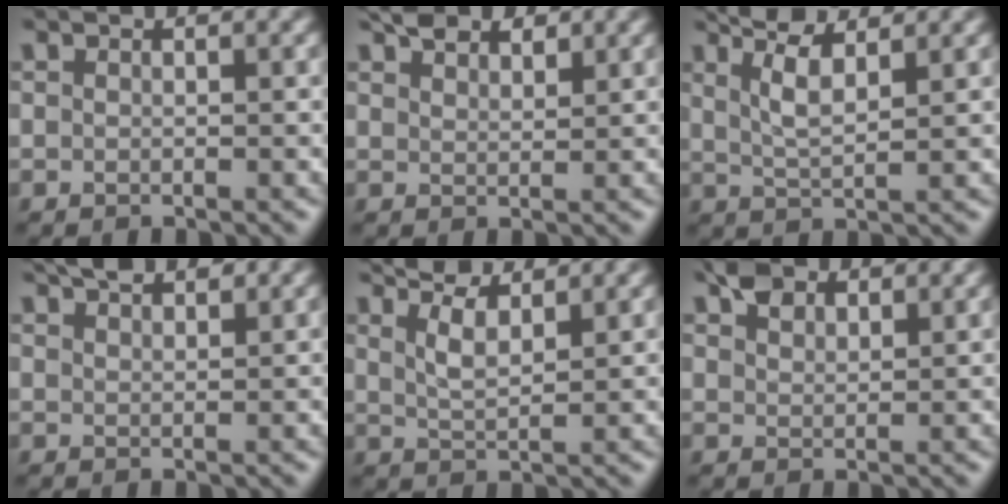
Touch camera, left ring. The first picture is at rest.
{"total": 2.6, "force": [2.1, 1.2, 1.0], "torque": [-0.016, 0.005, 0.039]}
{"total": 4.5, "force": [3.0, 1.0, 3.2], "torque": [-0.061, 0.014, 0.050]}
{"total": 2.4, "force": [2.0, 0.7, 1.2], "torque": [-0.013, 0.007, 0.035]}
{"total": 3.9, "force": [3.2, 0.9, 2.1], "torque": [-0.045, 0.009, 0.054]}
{"total": 2.7, "force": [2.0, 1.5, 1.1], "torque": [-0.022, 0.004, 0.037]}